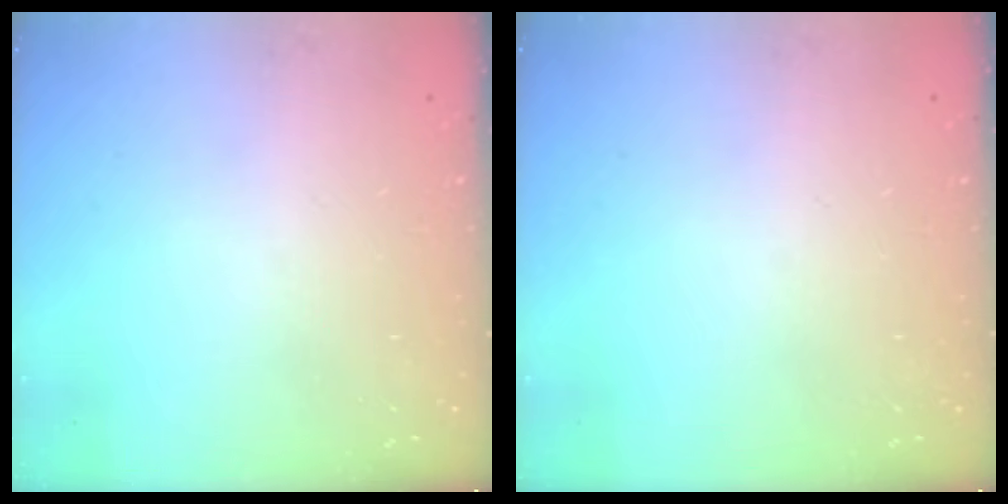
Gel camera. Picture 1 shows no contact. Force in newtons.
{"total": 0.0}